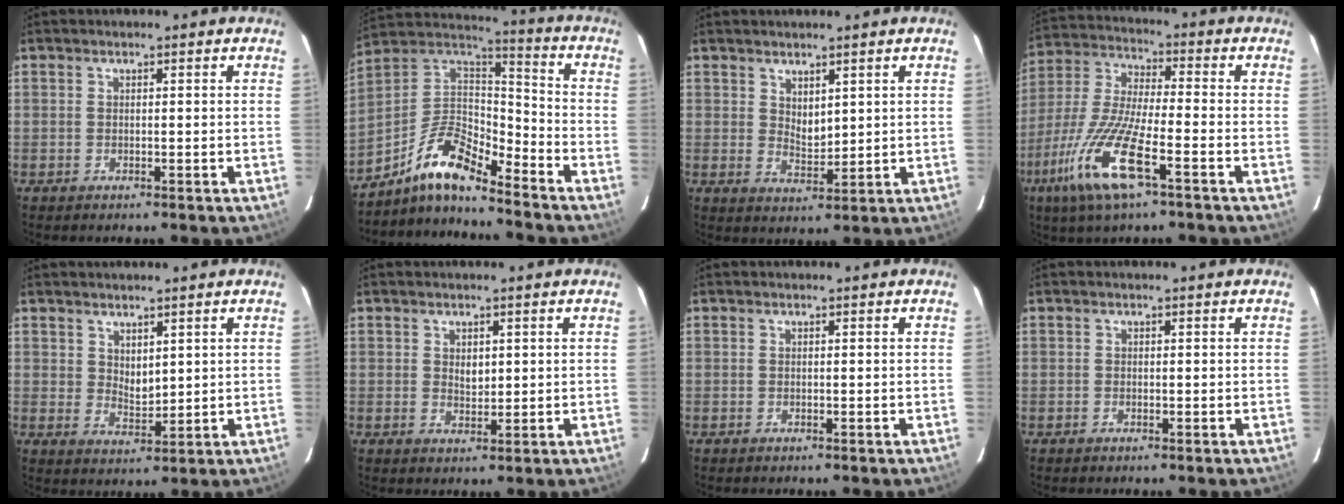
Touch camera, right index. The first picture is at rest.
{"total": 12.9, "force": [-9.9, 3.5, 7.5], "torque": [-0.164, 0.018, -0.201]}
{"total": 3.5, "force": [2.3, 1.9, 2.0], "torque": [-0.029, -0.003, 0.043]}
{"total": 15.5, "force": [-7.8, 3.0, 13.1], "torque": [-0.290, -0.021, -0.159]}
{"total": 3.7, "force": [2.4, 2.1, 1.7], "torque": [-0.023, -0.001, 0.049]}
{"total": 2.5, "force": [0.7, 1.7, 1.7], "torque": [-0.024, 0.001, 0.014]}
{"total": 0.0}
{"total": 0.0}